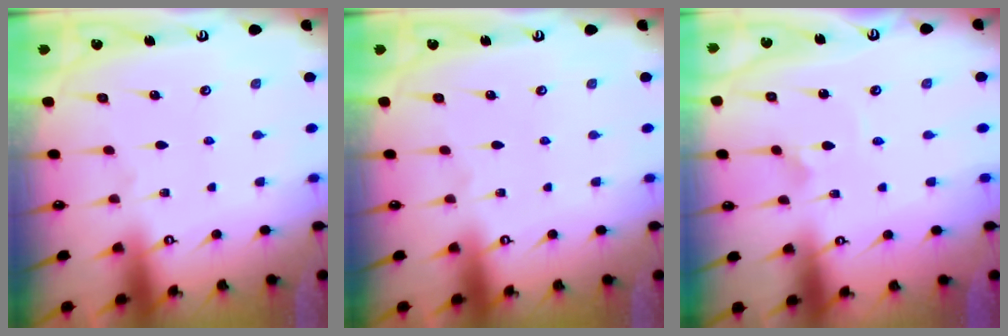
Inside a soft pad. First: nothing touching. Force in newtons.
{"total": 0.0}
{"total": 2.5, "press": 2.5, "slide": 0.2}